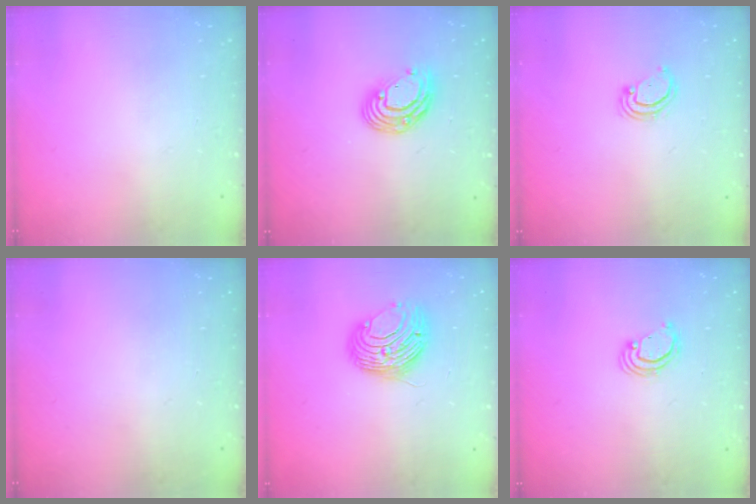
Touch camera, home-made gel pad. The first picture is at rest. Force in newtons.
{"total": 9.8, "press": 9.7, "slide": 1.7}
{"total": 2.8, "press": 2.8, "slide": 0.2}
{"total": 0.0}
{"total": 9.3, "press": 9.3, "slide": 0.3}
{"total": 2.2, "press": 2.2, "slide": 0.1}